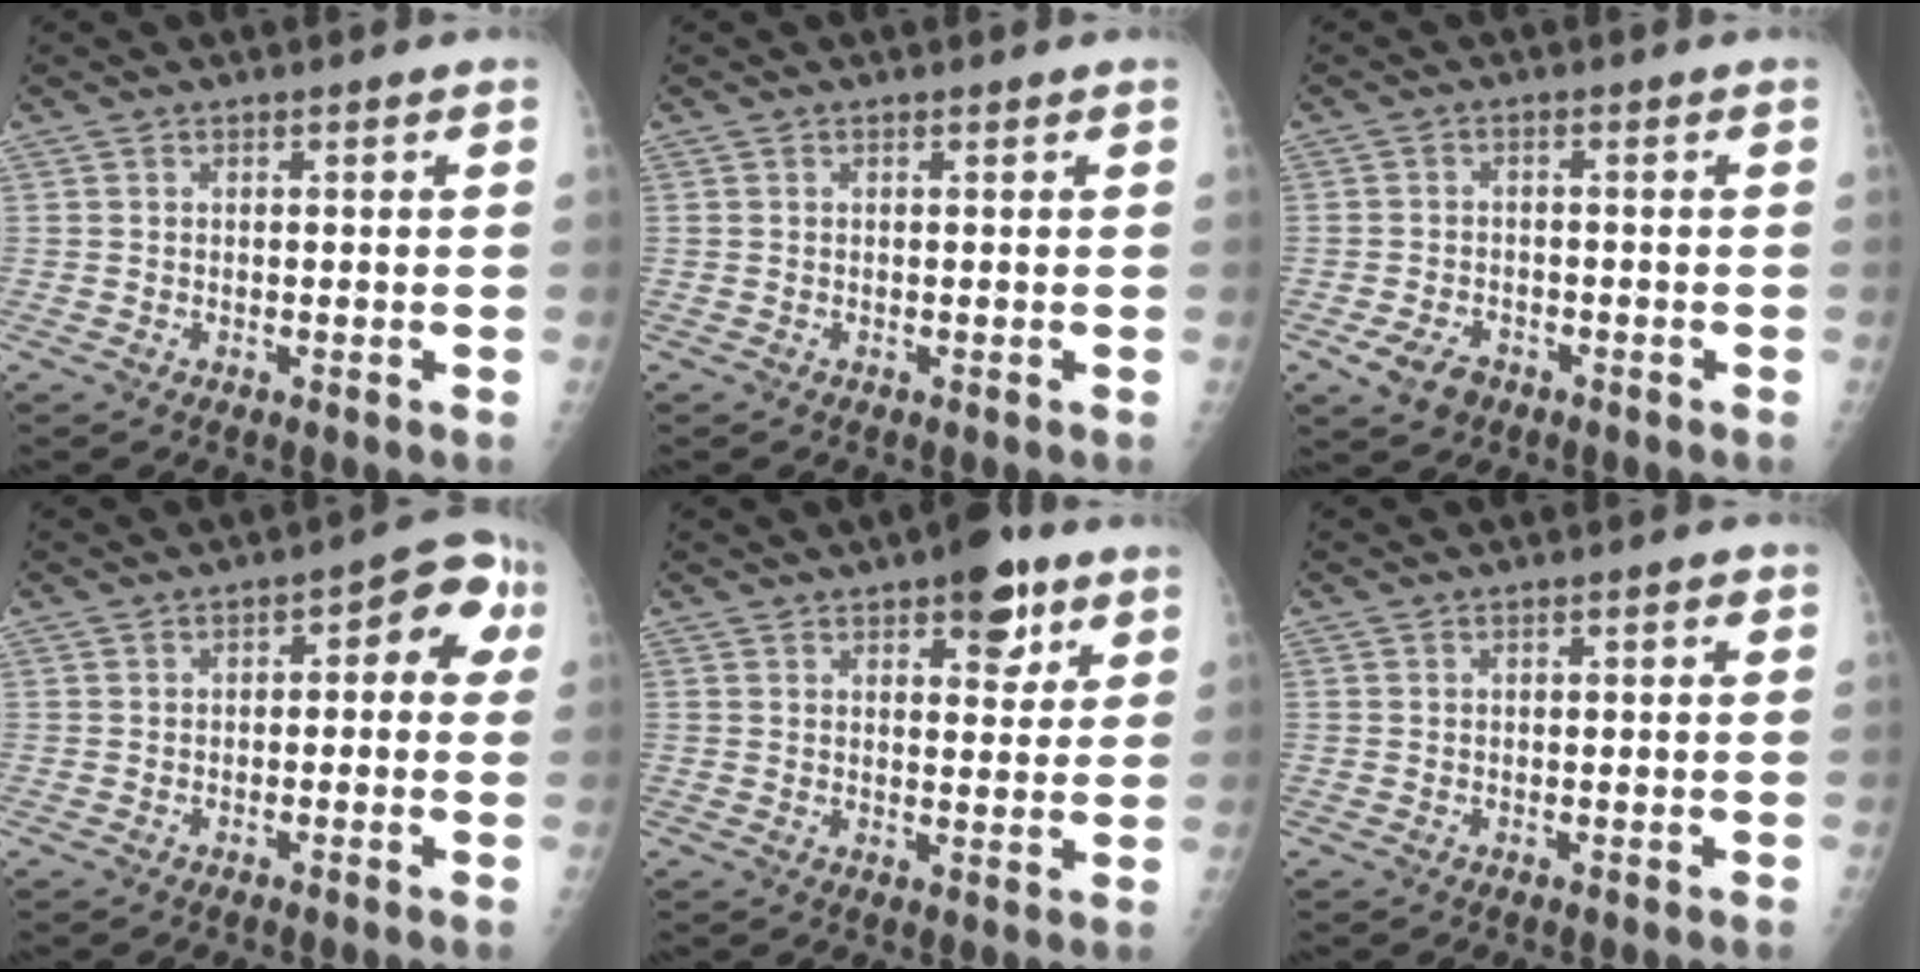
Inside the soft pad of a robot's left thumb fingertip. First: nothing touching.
{"total": 0.0}
{"total": 4.7, "force": [-2.4, 3.3, 2.4], "torque": [-0.041, 0.009, -0.037]}
{"total": 7.5, "force": [1.1, 3.7, 6.4], "torque": [-0.046, 0.029, 0.003]}
{"total": 8.4, "force": [4.8, 3.8, 5.7], "torque": [-0.047, -0.019, 0.061]}
{"total": 1.1, "force": [0.4, 0.4, 0.9], "torque": [-0.011, 0.003, 0.003]}